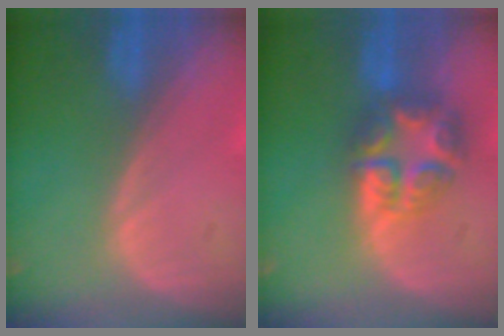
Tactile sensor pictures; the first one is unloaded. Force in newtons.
{"total": 7.9, "press": 6.8, "slide": 4.0}